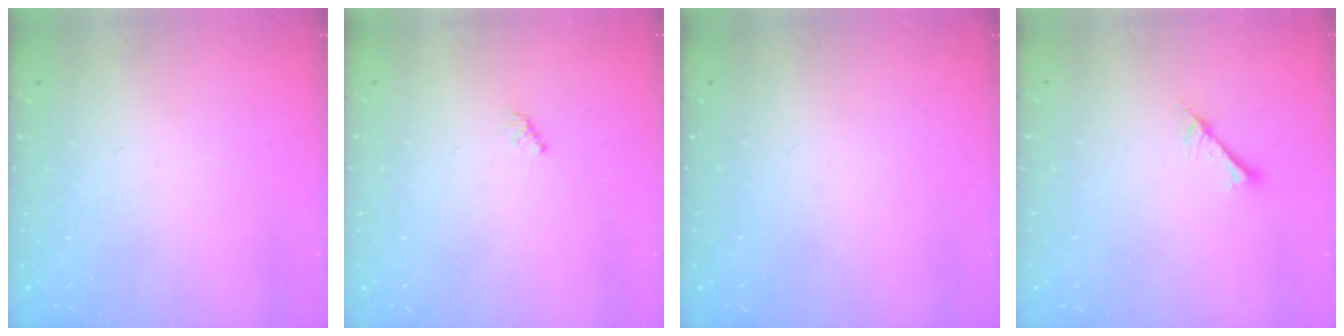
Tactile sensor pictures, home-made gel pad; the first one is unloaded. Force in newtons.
{"total": 1.5, "press": 1.4, "slide": 0.4}
{"total": 0.0}
{"total": 2.0, "press": 2.0, "slide": 0.2}